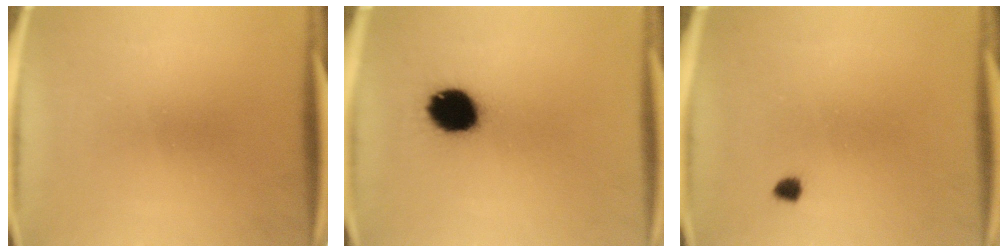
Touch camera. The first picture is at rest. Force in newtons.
{"total": 12.1}
{"total": 1.2}